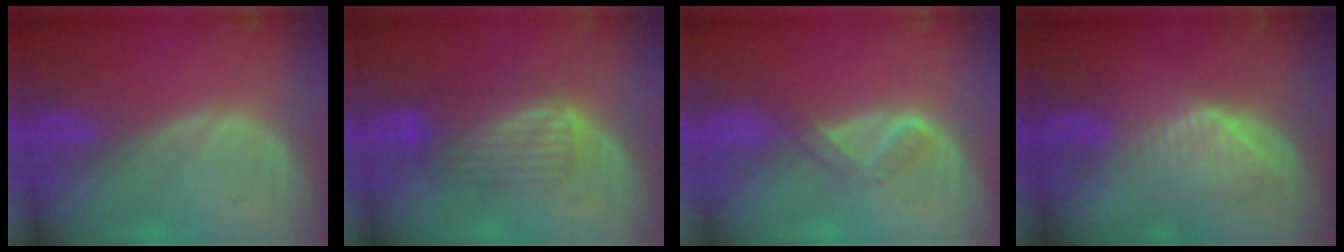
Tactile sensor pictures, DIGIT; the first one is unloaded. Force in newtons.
{"total": 6.6, "press": 6.3, "slide": 1.8}
{"total": 2.8, "press": 2.7, "slide": 0.7}
{"total": 5.2, "press": 5.2, "slide": 0.4}